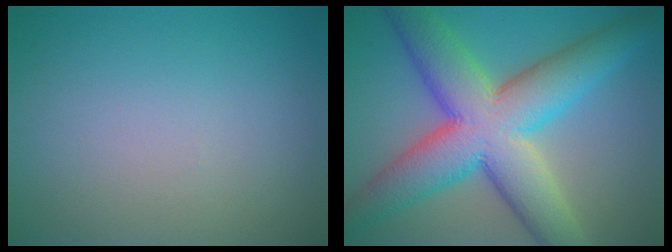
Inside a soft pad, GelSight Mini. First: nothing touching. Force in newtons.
{"total": 11.7, "press": 11.7, "slide": 0.6}